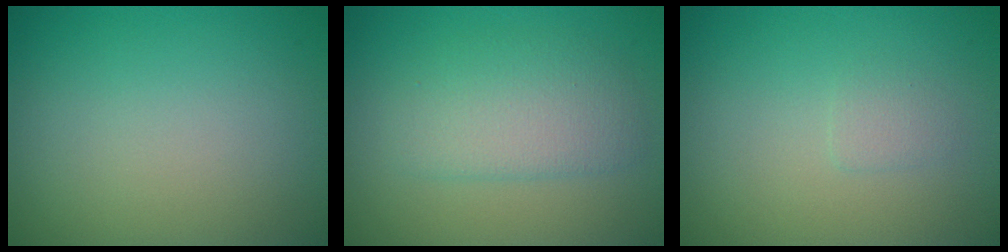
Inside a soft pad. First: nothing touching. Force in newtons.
{"total": 3.6, "press": 3.6, "slide": 0.1}
{"total": 0.8, "press": 0.8, "slide": 0.0}